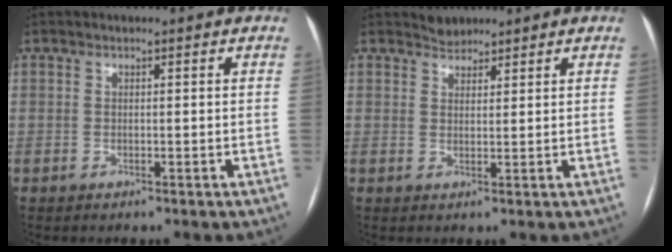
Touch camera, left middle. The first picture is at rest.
{"total": 2.0, "force": [1.9, 0.8, -0.1], "torque": [0.000, 0.004, 0.032]}